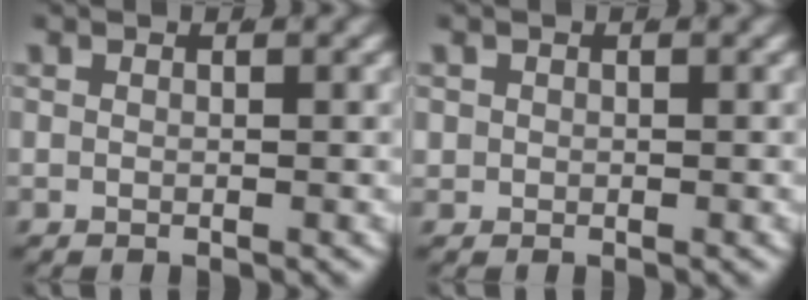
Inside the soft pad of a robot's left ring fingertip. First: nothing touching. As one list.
[{"total": 1.7, "force": [-0.2, 1.7, 0.3], "torque": [-0.020, -0.009, 0.001]}]